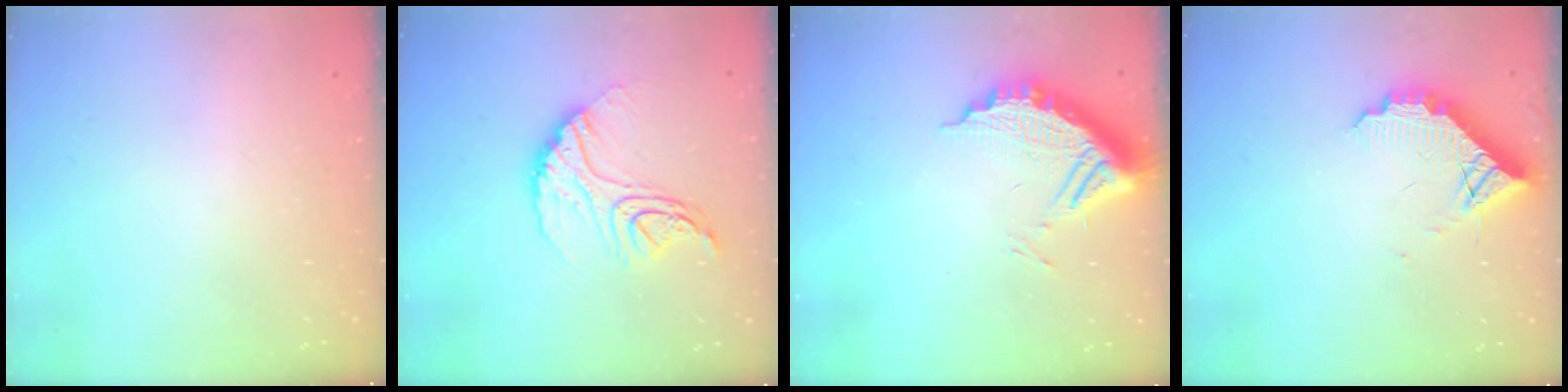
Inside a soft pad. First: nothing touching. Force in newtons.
{"total": 14.5, "press": 14.5, "slide": 1.0}
{"total": 11.0, "press": 11.0, "slide": 1.0}
{"total": 10.0, "press": 10.0, "slide": 0.8}